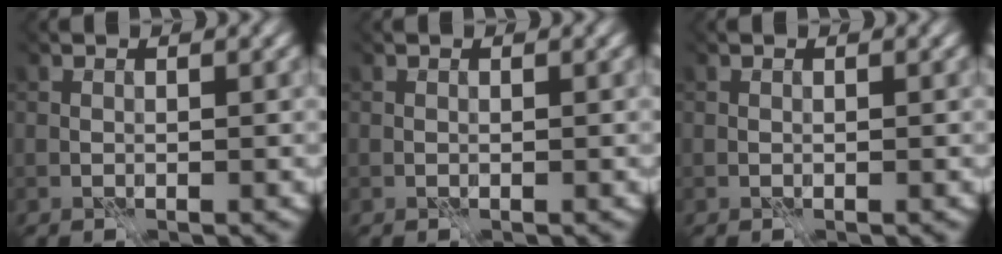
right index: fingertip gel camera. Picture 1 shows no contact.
{"total": 0.0}
{"total": 0.0}